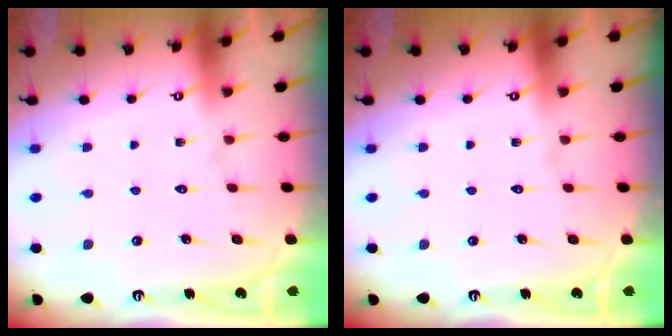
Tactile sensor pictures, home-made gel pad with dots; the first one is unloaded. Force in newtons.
{"total": 0.0}